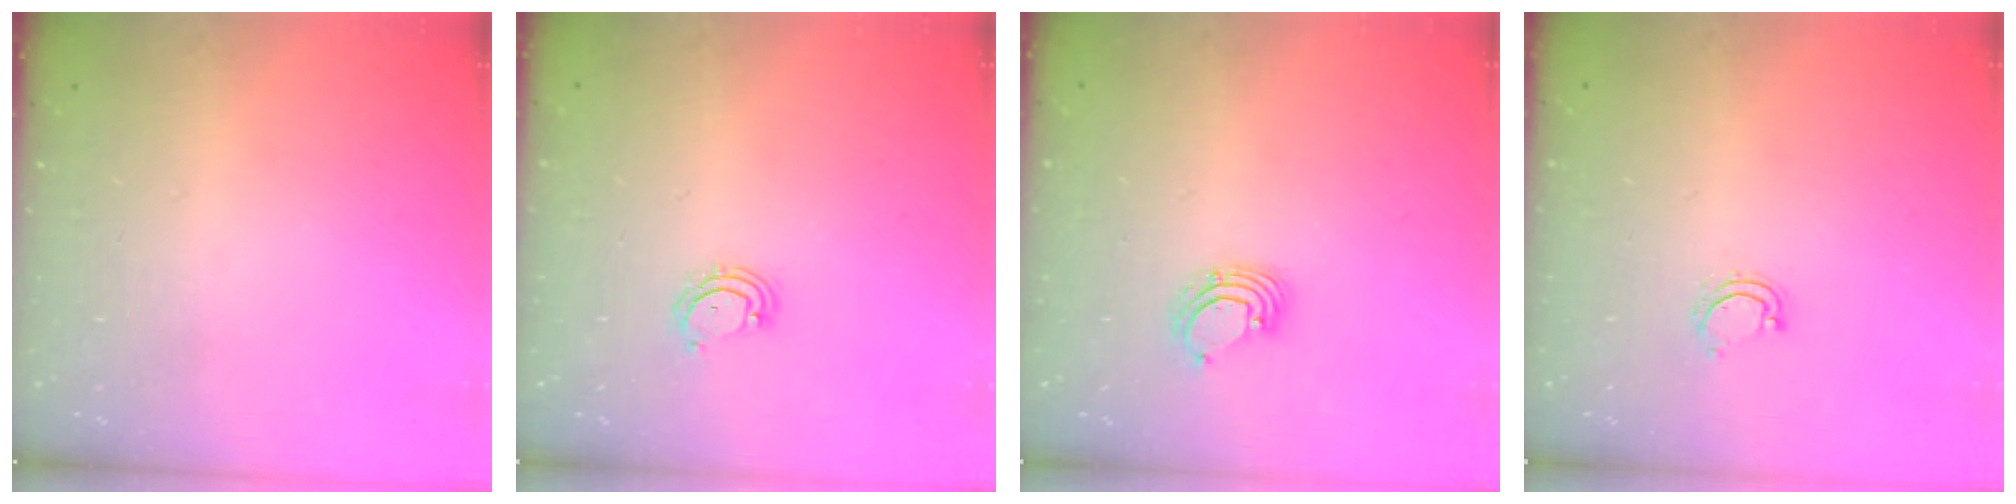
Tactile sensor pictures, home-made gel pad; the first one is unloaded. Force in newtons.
{"total": 3.5, "press": 3.5, "slide": 0.2}
{"total": 2.2, "press": 2.2, "slide": 0.2}
{"total": 3.0, "press": 3.0, "slide": 0.2}